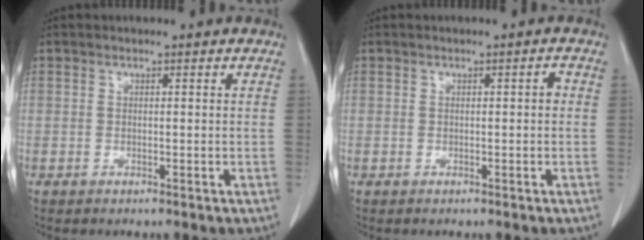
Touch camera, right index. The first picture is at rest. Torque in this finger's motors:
{"motor_torque": [0.11, -0.07, 0.01, 0.01]}